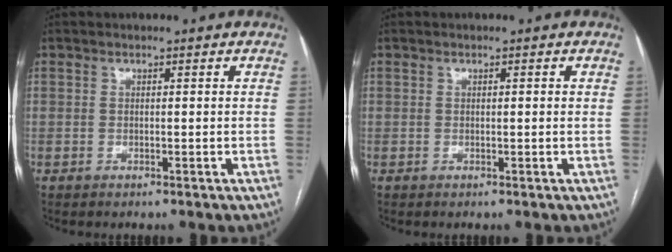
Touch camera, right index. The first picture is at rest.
{"total": 0.5, "force": [0.1, 0.1, 0.5], "torque": [-0.008, 0.002, 0.001]}